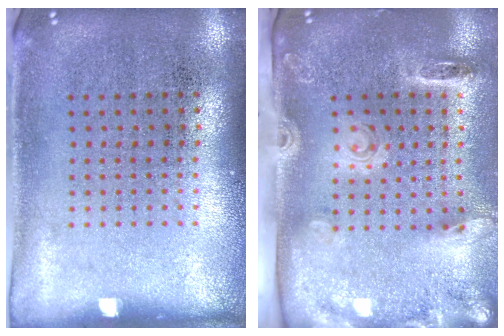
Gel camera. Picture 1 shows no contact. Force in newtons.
{"total": 2.7, "press": 1.9, "slide": 1.9}